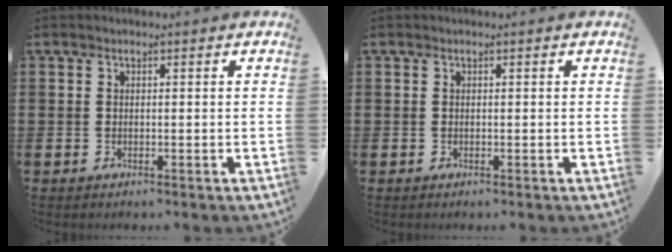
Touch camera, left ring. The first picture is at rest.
{"total": 0.0}